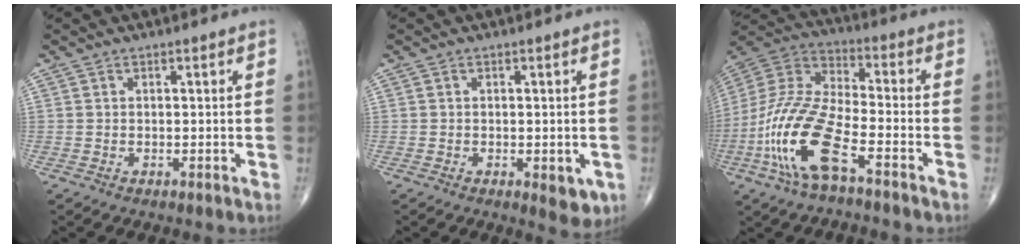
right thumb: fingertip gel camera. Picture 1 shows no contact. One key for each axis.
{"total": 4.4, "fx": -1.3, "fy": 1.9, "fz": 3.7, "tx": -0.032, "ty": -0.007, "tz": -0.012}
{"total": 18.0, "fx": -8.0, "fy": 6.2, "fz": 14.9, "tx": -0.335, "ty": 0.033, "tz": -0.154}